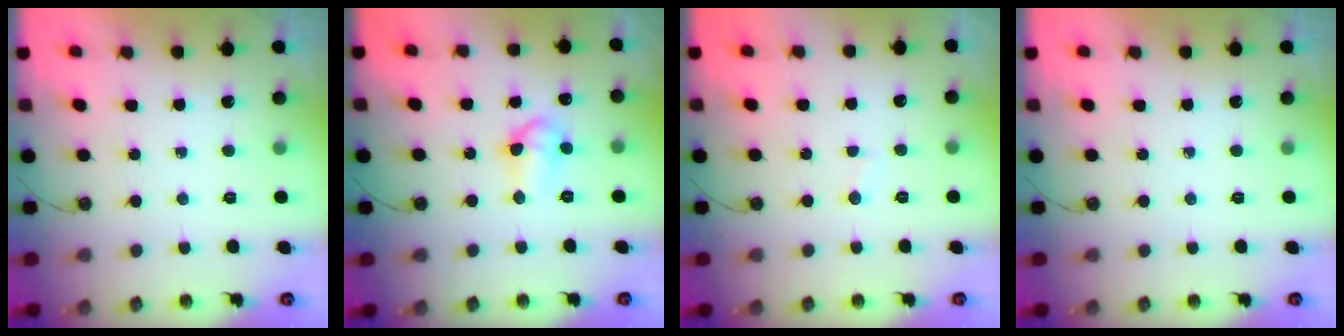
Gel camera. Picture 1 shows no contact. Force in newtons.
{"total": 7.3, "press": 7.2, "slide": 0.8}
{"total": 1.8, "press": 1.8, "slide": 0.2}
{"total": 0.0}